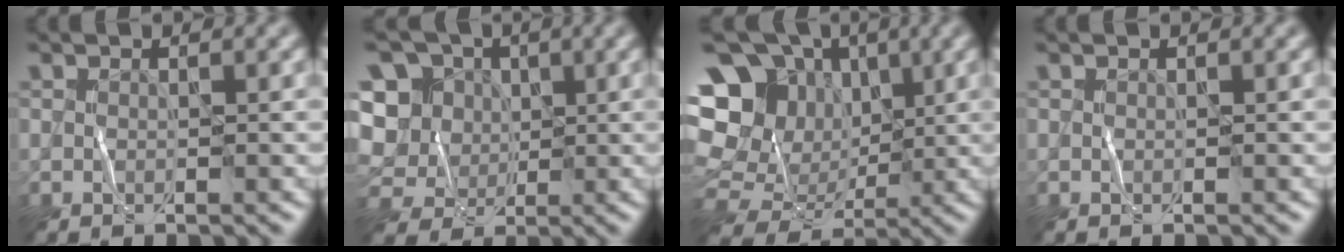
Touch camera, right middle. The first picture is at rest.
{"total": 12.4, "force": [2.4, 11.0, 5.2], "torque": [-0.140, 0.038, 0.025]}
{"total": 16.9, "force": [3.9, 14.4, 7.9], "torque": [-0.190, 0.026, 0.061]}
{"total": 0.0}